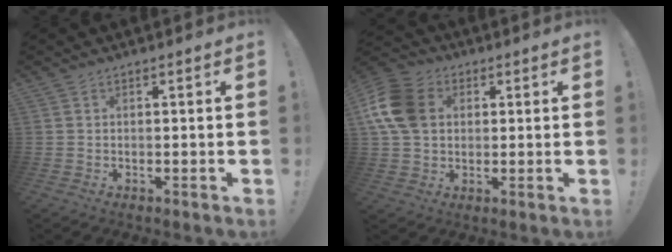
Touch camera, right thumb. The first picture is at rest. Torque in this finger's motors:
{"motor_torque": [0.99, 1.00, 0.35, 0.27, 0.32]}